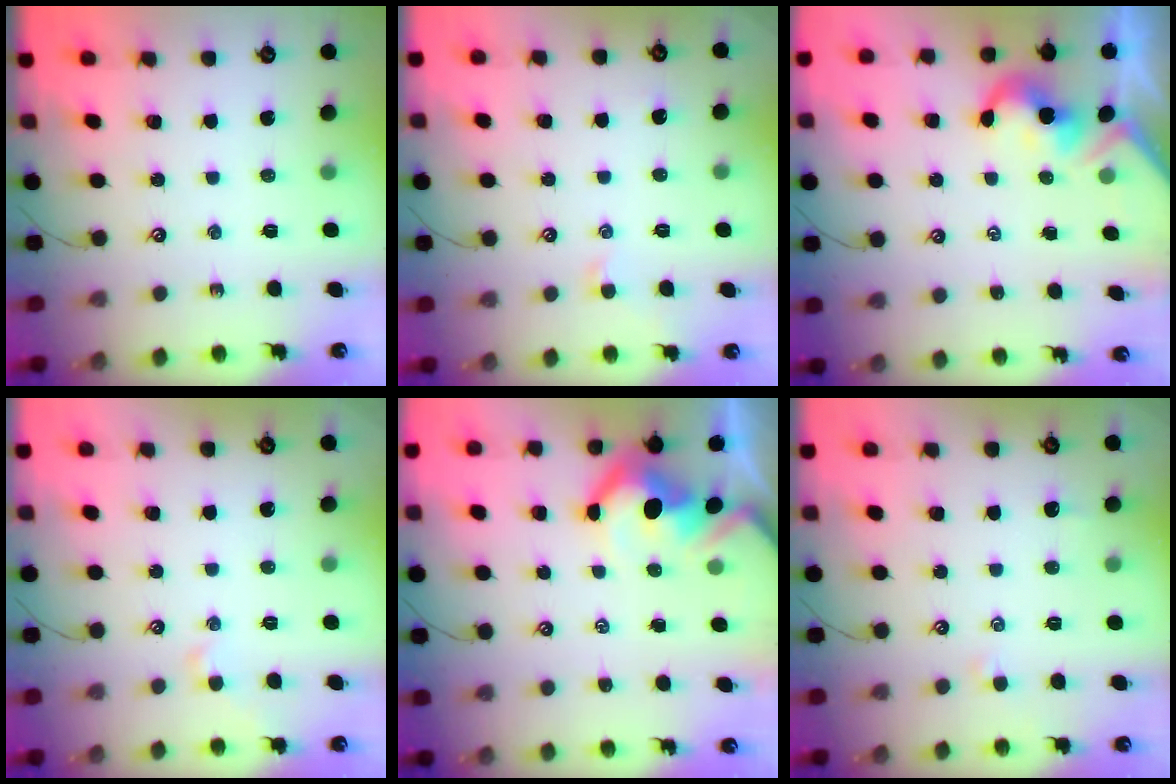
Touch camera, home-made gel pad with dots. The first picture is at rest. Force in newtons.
{"total": 0.0}
{"total": 2.2, "press": 2.1, "slide": 0.4}
{"total": 0.6, "press": 0.0, "slide": 0.6}
{"total": 6.4, "press": 6.3, "slide": 1.1}
{"total": 1.4, "press": 1.3, "slide": 0.4}